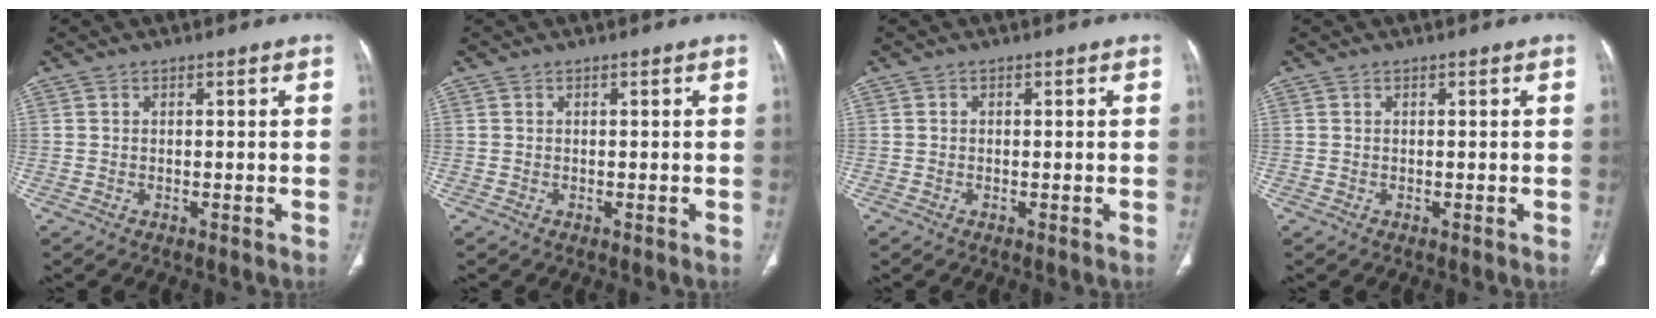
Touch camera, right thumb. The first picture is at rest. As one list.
[{"total": 0.0}, {"total": 0.0}, {"total": 0.0}]